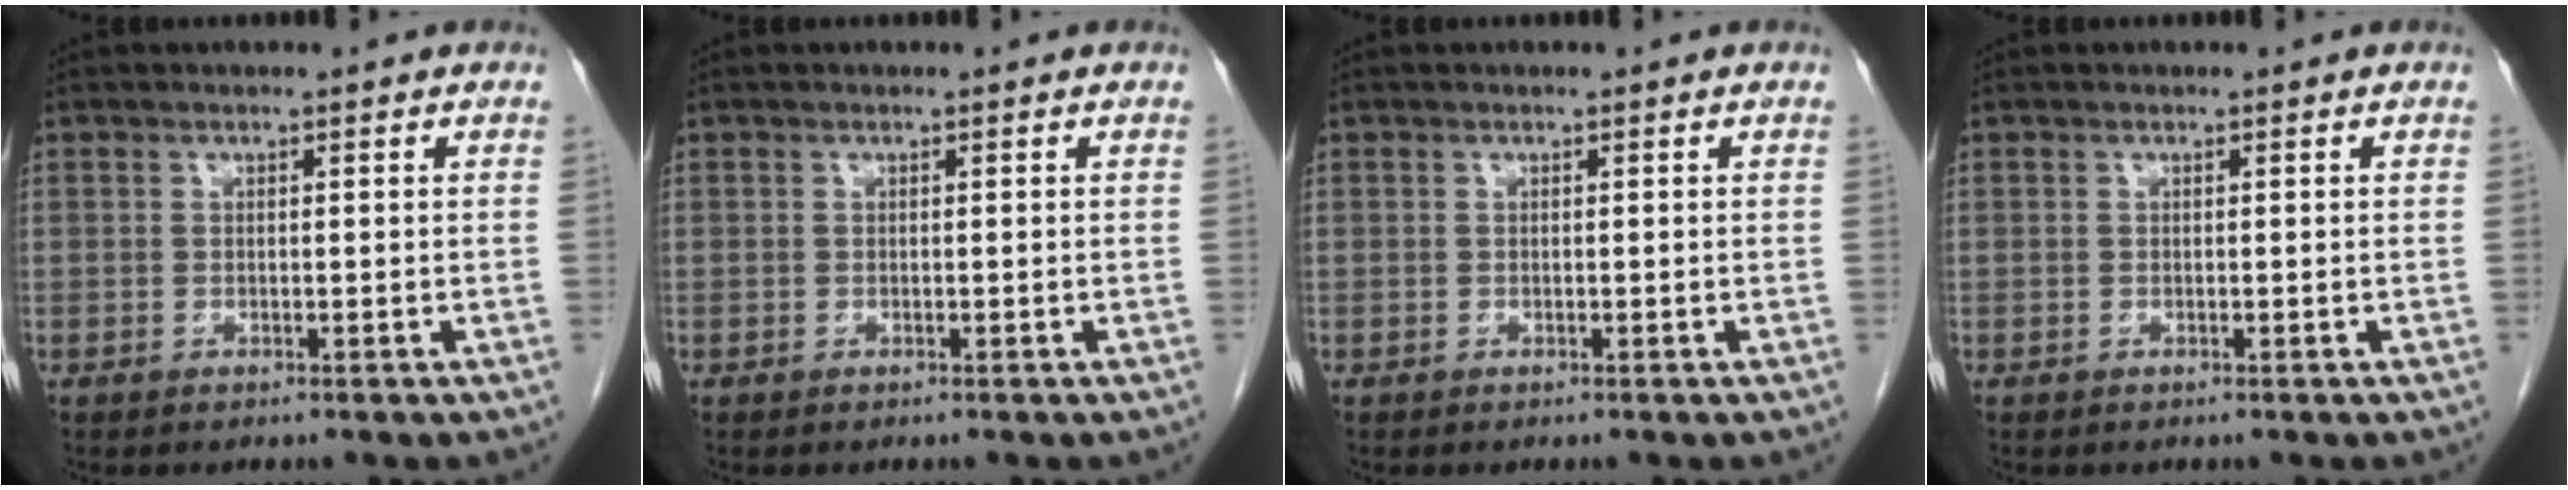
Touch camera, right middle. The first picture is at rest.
{"total": 0.0}
{"total": 0.0}
{"total": 0.0}